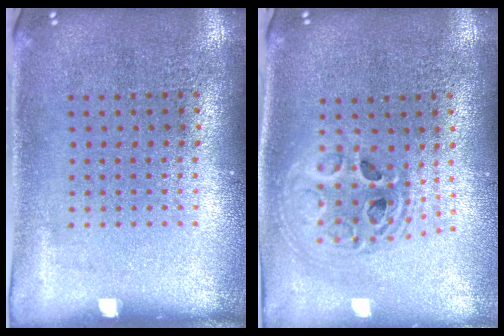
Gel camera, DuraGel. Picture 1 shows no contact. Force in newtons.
{"total": 2.0, "press": 1.6, "slide": 1.2}